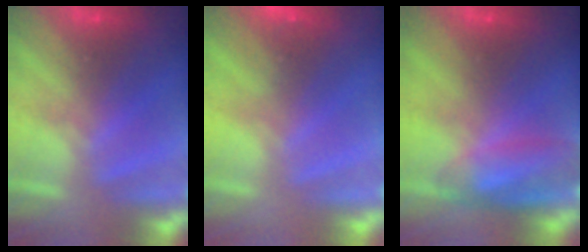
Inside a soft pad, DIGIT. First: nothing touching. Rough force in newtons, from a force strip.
{"total": 2.3}
{"total": 7.2}